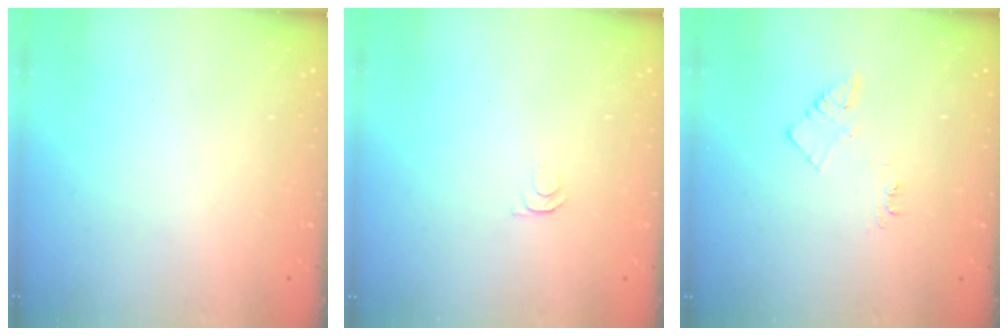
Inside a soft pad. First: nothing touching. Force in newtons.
{"total": 3.8, "press": 3.7, "slide": 0.7}
{"total": 5.5, "press": 5.4, "slide": 0.7}